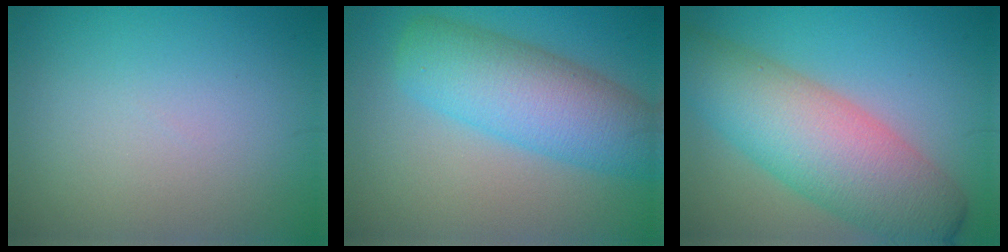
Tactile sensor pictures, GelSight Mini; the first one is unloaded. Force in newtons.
{"total": 7.5, "press": 7.5, "slide": 0.2}
{"total": 9.4, "press": 9.4, "slide": 0.3}